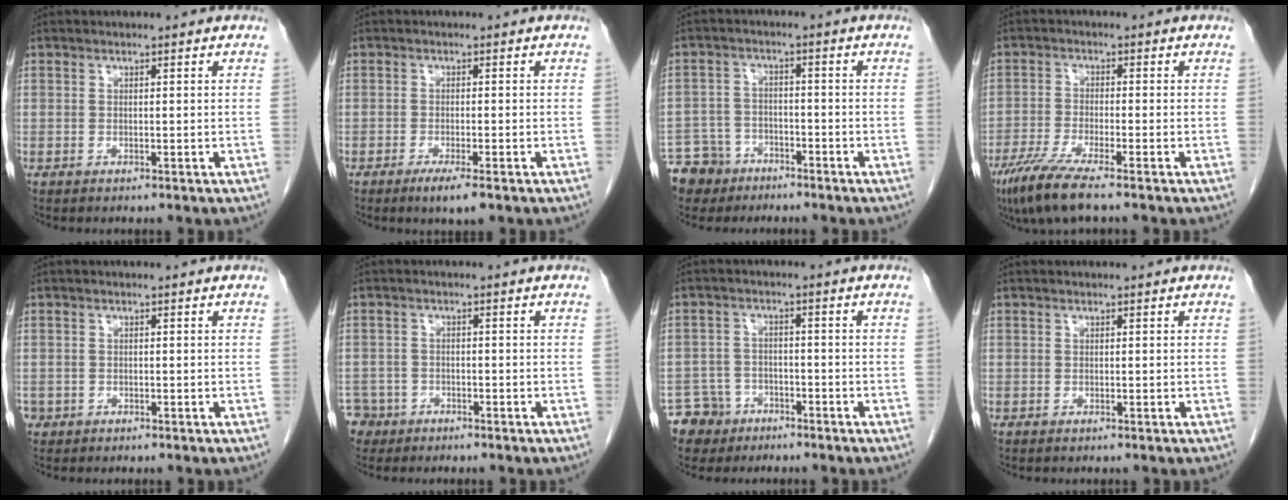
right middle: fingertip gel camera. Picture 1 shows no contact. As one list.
[{"total": 3.2, "force": [-2.0, 0.2, 2.5], "torque": [-0.042, -0.009, -0.034]}, {"total": 7.5, "force": [-5.6, 5.0, 0.6], "torque": [-0.019, 0.000, -0.099]}, {"total": 7.3, "force": [-5.3, 0.2, 5.1], "torque": [-0.099, -0.022, -0.099]}, {"total": 1.1, "force": [-0.6, 0.9, 0.2], "torque": [-0.006, 0.003, -0.007]}, {"total": 4.1, "force": [-2.9, 2.8, -0.5], "torque": [0.010, 0.006, -0.055]}, {"total": 5.5, "force": [-3.7, 4.0, -0.2], "torque": [0.010, 0.006, -0.066]}, {"total": 0.0}]